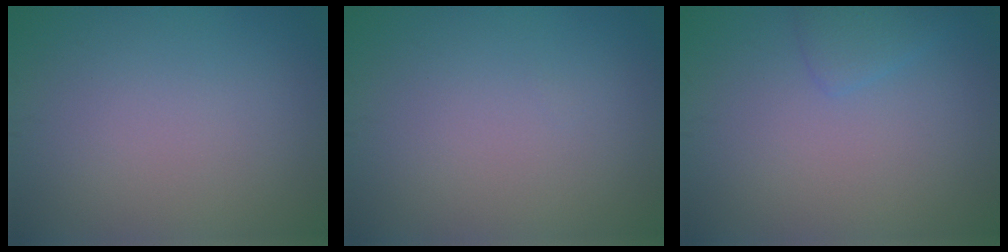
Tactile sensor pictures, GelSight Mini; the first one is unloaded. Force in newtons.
{"total": 0.0}
{"total": 1.5, "press": 1.5, "slide": 0.0}